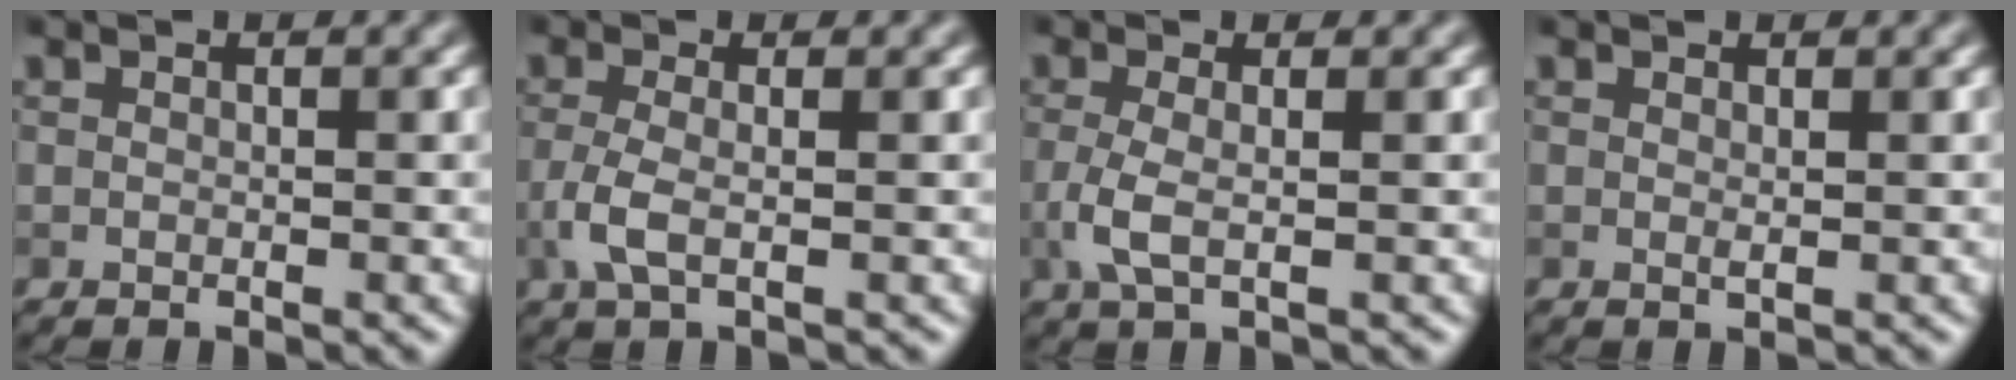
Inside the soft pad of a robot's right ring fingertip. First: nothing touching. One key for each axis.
{"total": 2.6, "fx": -0.7, "fy": 0.8, "fz": 2.4, "tx": -0.060, "ty": -0.001, "tz": -0.020}
{"total": 2.6, "fx": -0.4, "fy": 0.8, "fz": 2.5, "tx": -0.061, "ty": -0.004, "tz": -0.013}
{"total": 0.5, "fx": 0.3, "fy": 0.0, "fz": 0.4, "tx": -0.007, "ty": -0.001, "tz": 0.004}